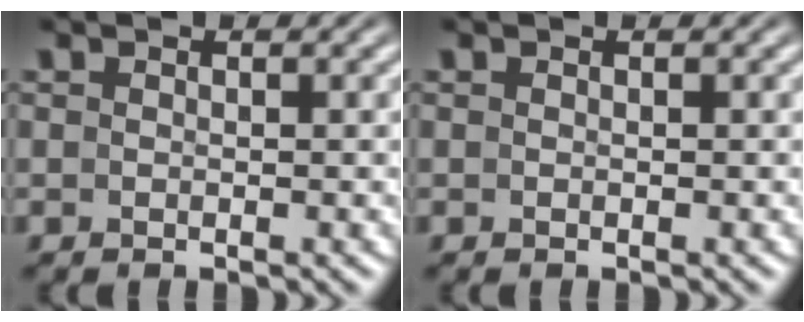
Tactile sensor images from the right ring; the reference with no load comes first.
{"total": 0.0}